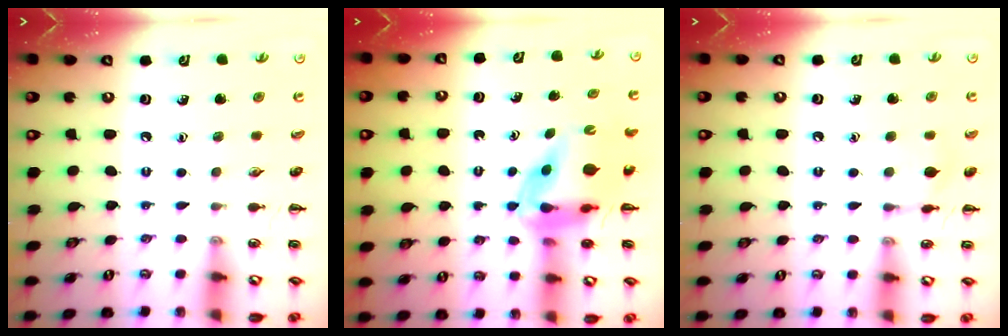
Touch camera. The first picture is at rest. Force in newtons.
{"total": 9.2, "press": 8.8, "slide": 2.9}
{"total": 6.8, "press": 6.7, "slide": 0.8}